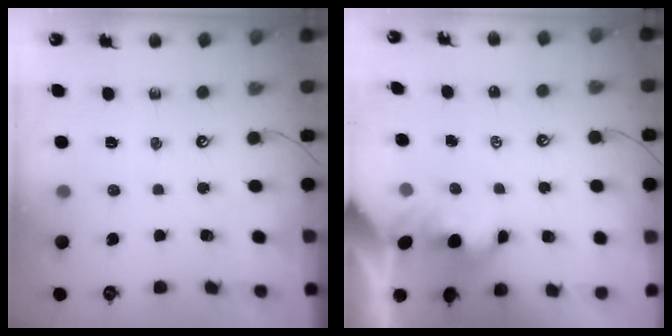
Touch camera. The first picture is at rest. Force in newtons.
{"total": 1.7, "press": 1.7, "slide": 0.2}